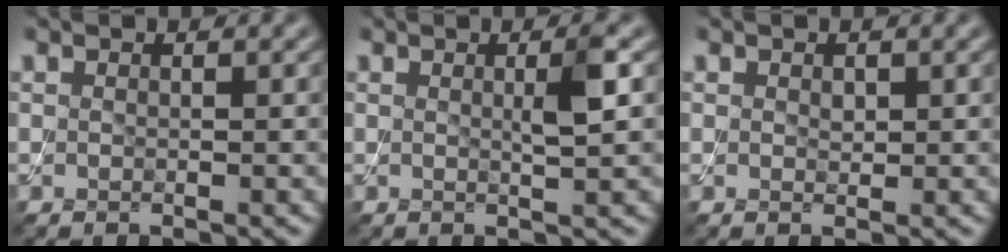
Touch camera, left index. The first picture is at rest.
{"total": 2.2, "force": [0.3, 0.3, 2.2], "torque": [-0.035, 0.003, 0.003]}
{"total": 0.7, "force": [0.3, 0.5, 0.4], "torque": [-0.007, -0.001, 0.005]}